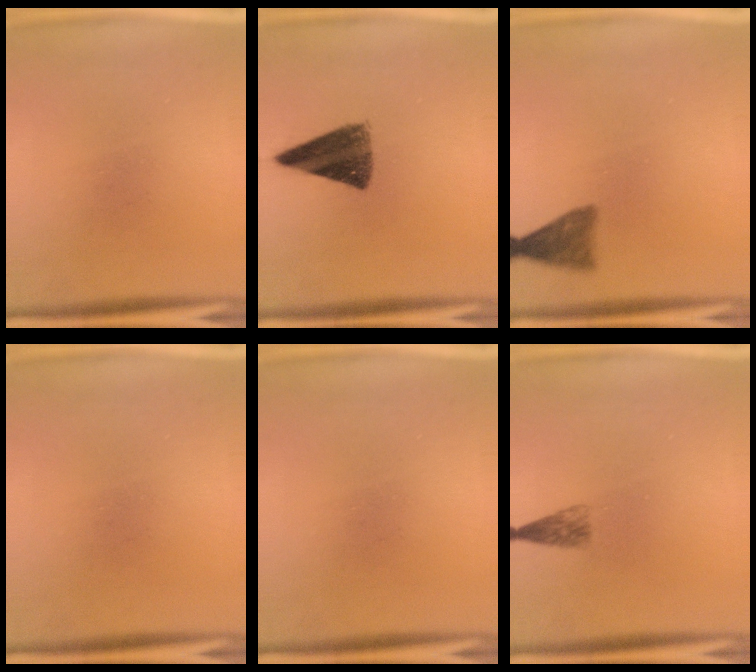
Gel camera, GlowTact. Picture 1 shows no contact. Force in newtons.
{"total": 9.6}
{"total": 3.5}
{"total": 0.0}
{"total": 0.0}
{"total": 2.0}